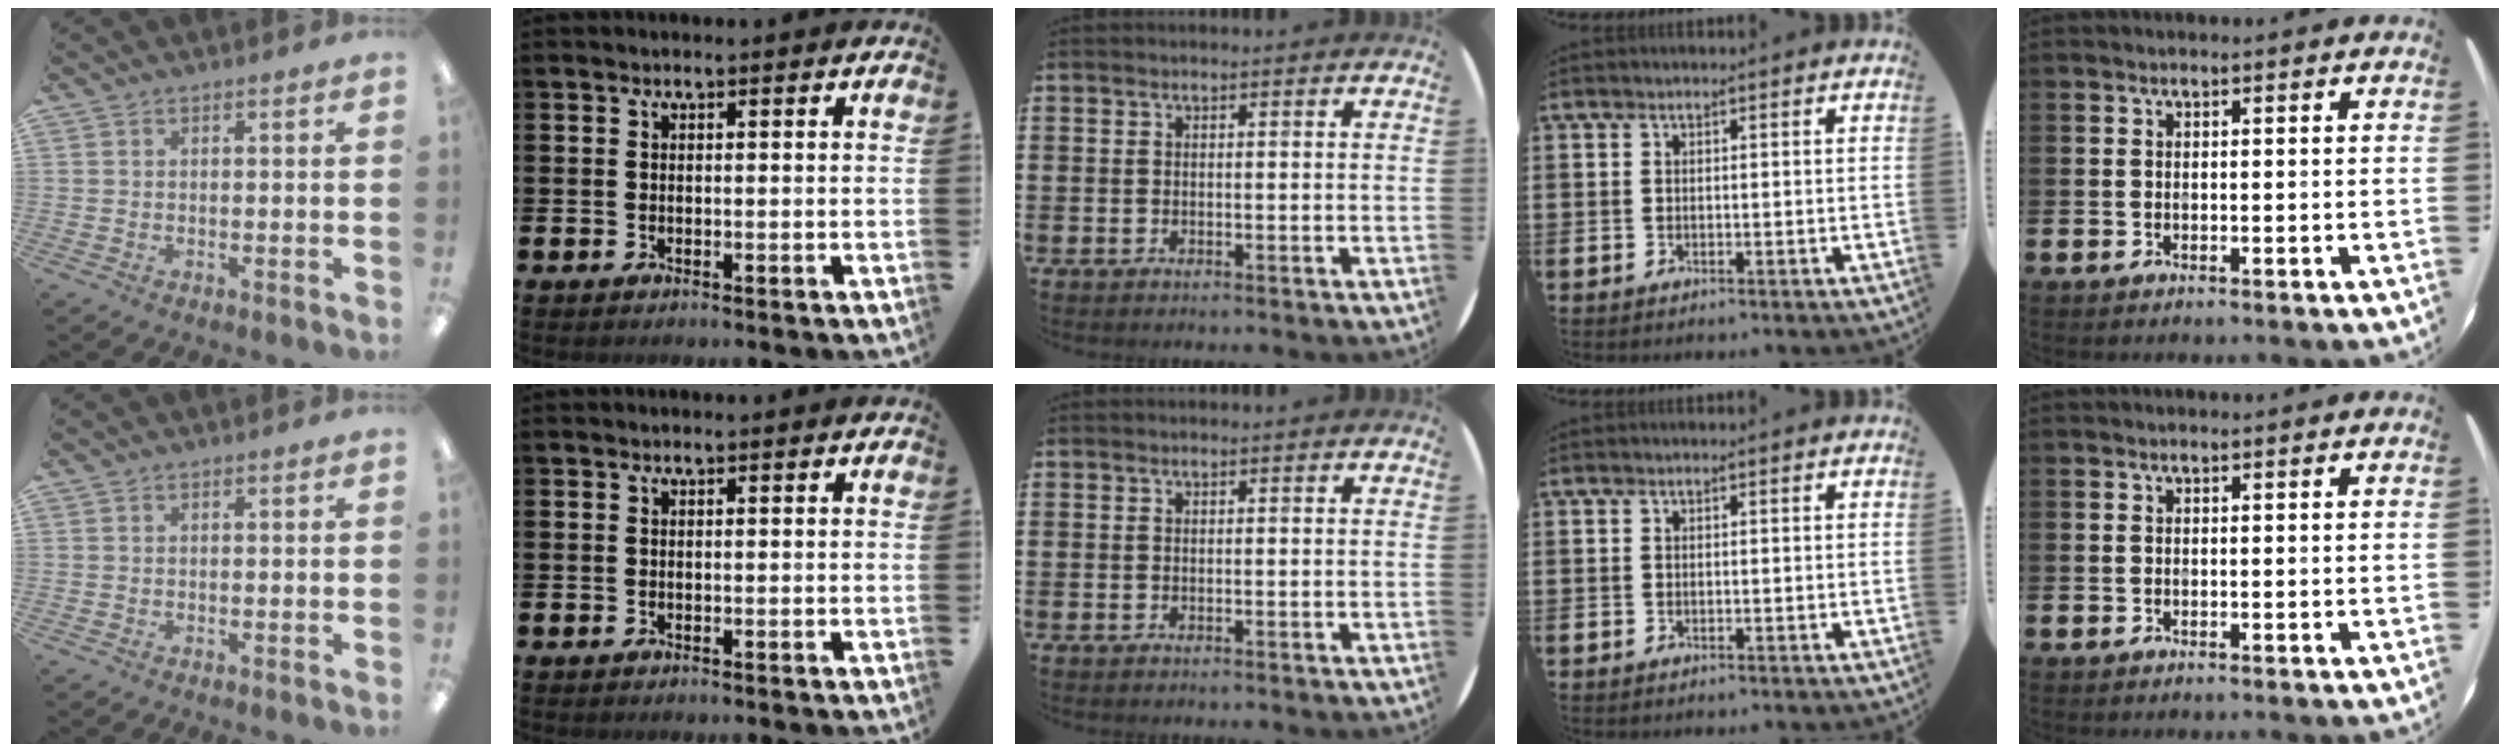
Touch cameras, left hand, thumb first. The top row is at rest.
{}